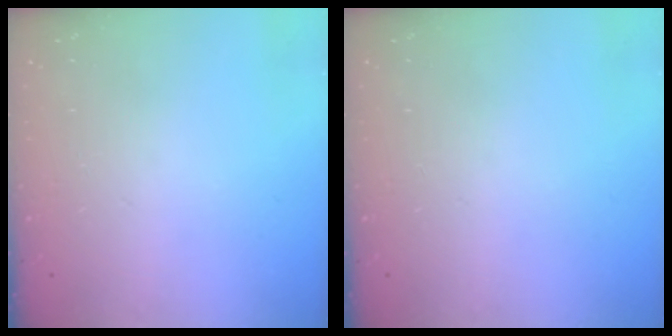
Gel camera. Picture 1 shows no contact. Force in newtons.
{"total": 0.0}